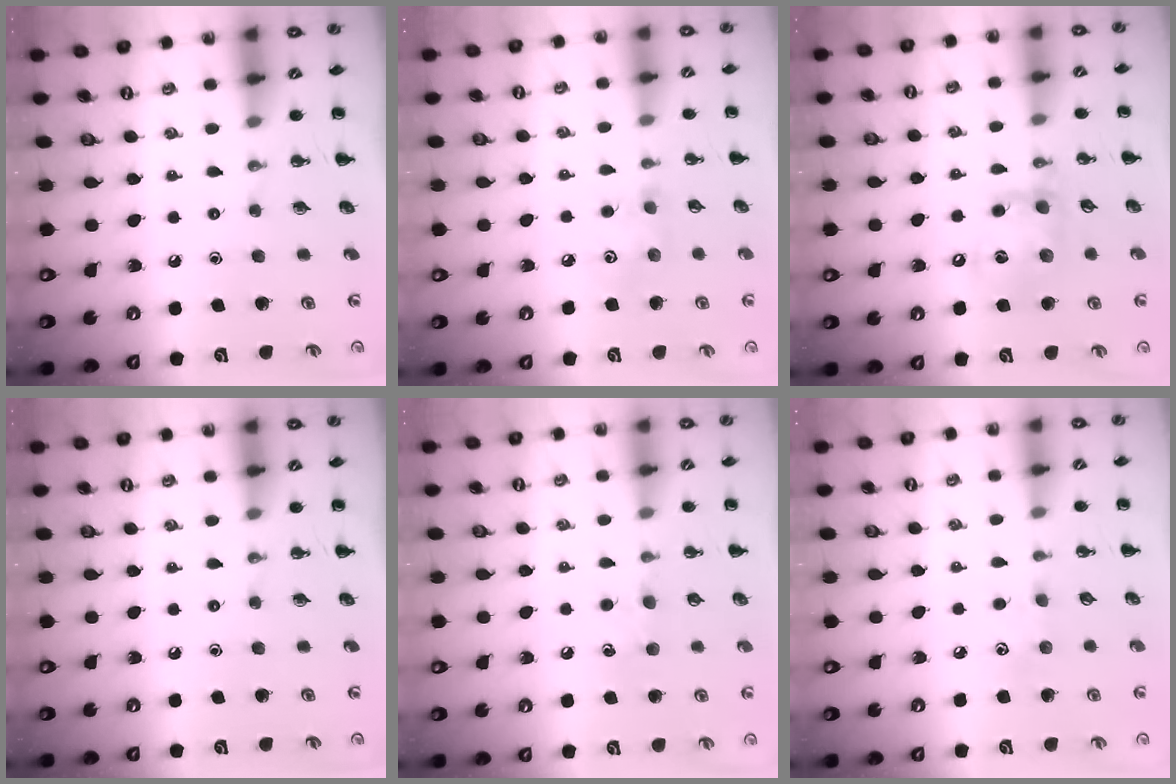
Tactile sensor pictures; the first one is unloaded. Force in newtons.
{"total": 3.5, "press": 3.5, "slide": 0.6}
{"total": 12.7, "press": 12.5, "slide": 2.2}
{"total": 0.0}
{"total": 4.8, "press": 4.6, "slide": 1.5}
{"total": 3.9, "press": 3.7, "slide": 1.0}